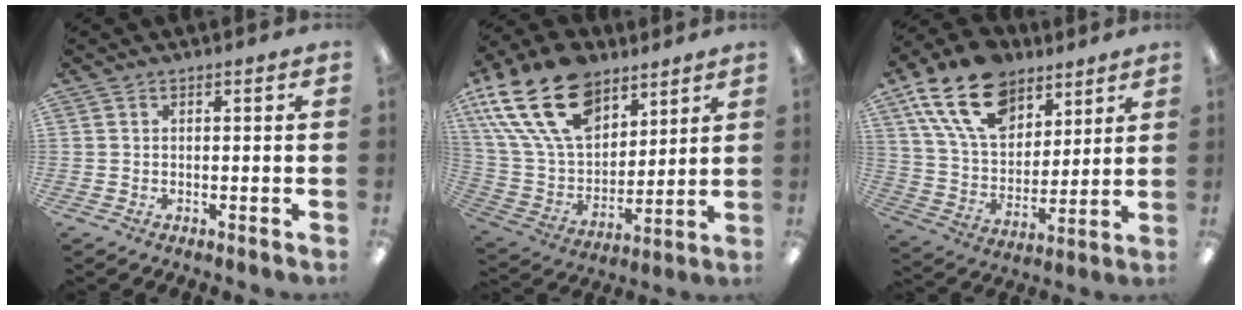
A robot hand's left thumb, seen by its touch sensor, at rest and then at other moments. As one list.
[{"total": 24.7, "force": [13.5, 15.2, 14.1], "torque": [-0.291, -0.069, 0.244]}, {"total": 19.9, "force": [12.1, 12.0, 10.2], "torque": [-0.188, -0.048, 0.223]}]